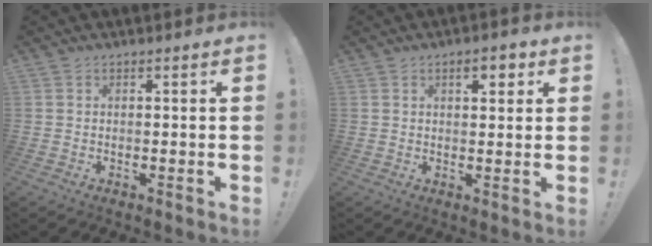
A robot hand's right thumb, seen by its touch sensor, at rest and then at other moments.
{"total": 4.5, "force": [2.2, 1.9, 3.5], "torque": [-0.034, -0.006, 0.030]}